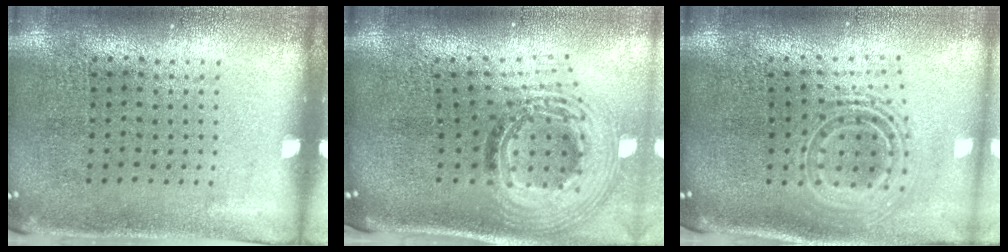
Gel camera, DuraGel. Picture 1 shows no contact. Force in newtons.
{"total": 2.1, "press": 1.6, "slide": 1.4}
{"total": 2.3, "press": 1.7, "slide": 1.6}